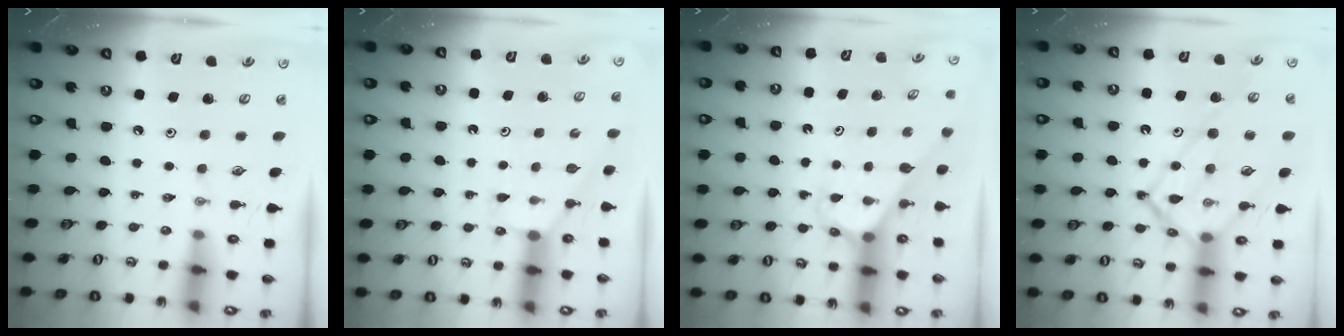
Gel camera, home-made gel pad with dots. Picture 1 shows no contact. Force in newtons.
{"total": 2.9, "press": 2.9, "slide": 0.3}
{"total": 3.0, "press": 3.0, "slide": 0.2}
{"total": 15.8, "press": 15.7, "slide": 2.0}